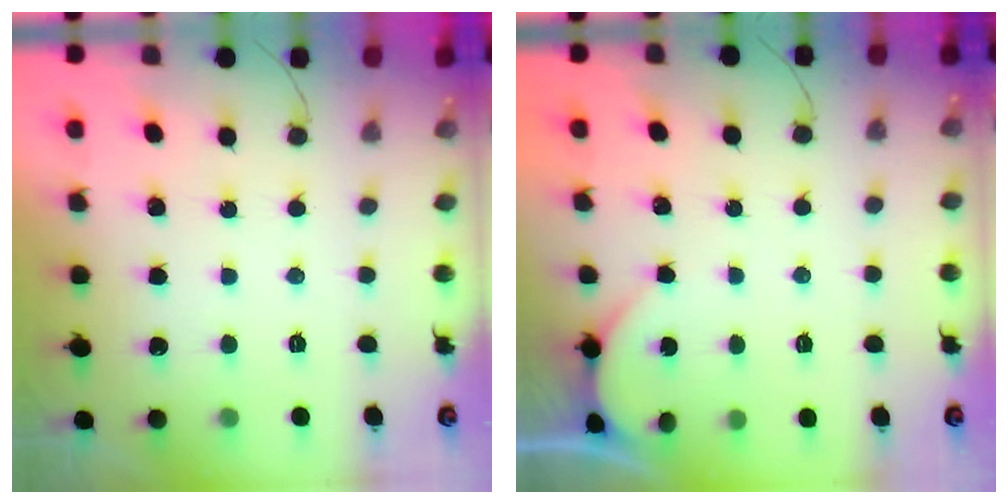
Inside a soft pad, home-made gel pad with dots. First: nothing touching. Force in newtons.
{"total": 2.3, "press": 2.3, "slide": 0.2}